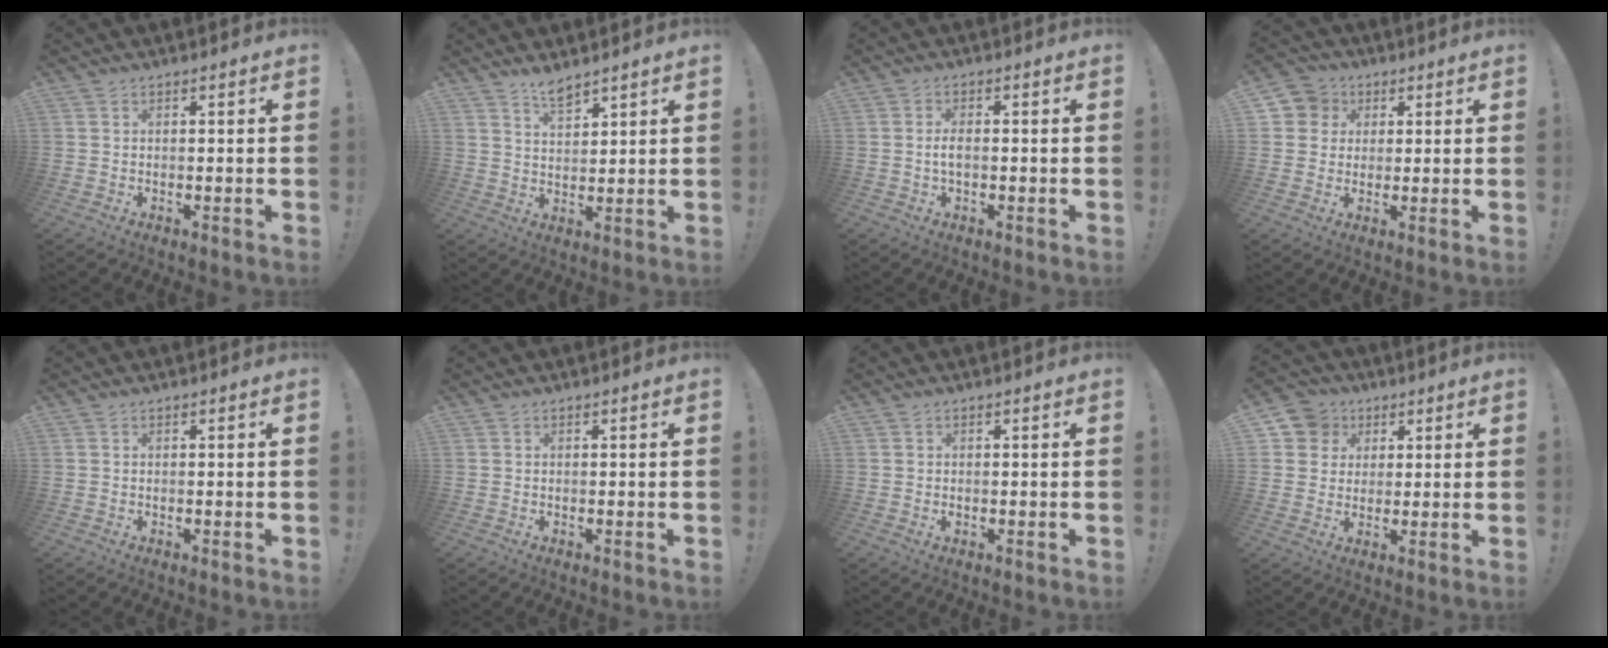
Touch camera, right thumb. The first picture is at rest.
{"total": 5.2, "force": [4.5, 1.4, 2.2], "torque": [-0.036, -0.029, 0.079]}
{"total": 3.2, "force": [-0.6, 1.3, 2.8], "torque": [-0.062, 0.006, -0.012]}
{"total": 6.7, "force": [1.7, 6.3, 1.2], "torque": [-0.018, -0.006, 0.035]}
{"total": 0.0}
{"total": 0.0}
{"total": 0.0}
{"total": 8.3, "force": [3.0, 7.5, 1.7], "torque": [-0.024, -0.014, 0.063]}